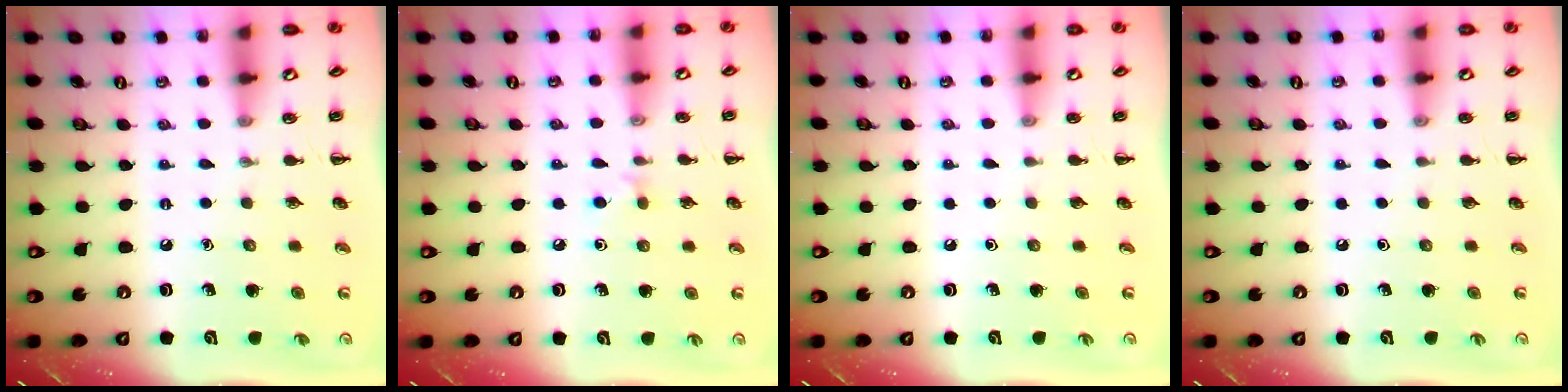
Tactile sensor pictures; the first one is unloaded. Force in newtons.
{"total": 3.7, "press": 3.4, "slide": 1.5}
{"total": 0.0}
{"total": 0.0}